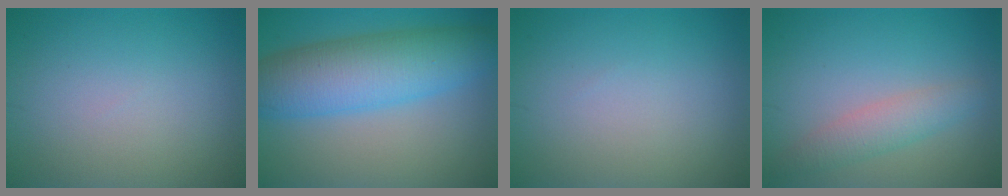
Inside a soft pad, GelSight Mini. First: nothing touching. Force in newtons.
{"total": 8.6, "press": 8.6, "slide": 0.2}
{"total": 0.0}
{"total": 2.7, "press": 2.6, "slide": 0.2}